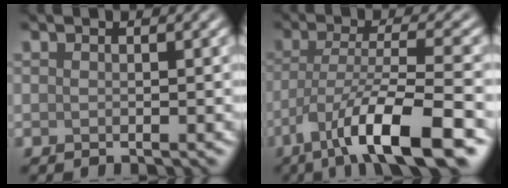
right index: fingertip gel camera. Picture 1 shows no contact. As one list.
[{"total": 9.4, "force": [-5.2, 1.9, 7.6], "torque": [-0.125, 0.000, -0.092]}]